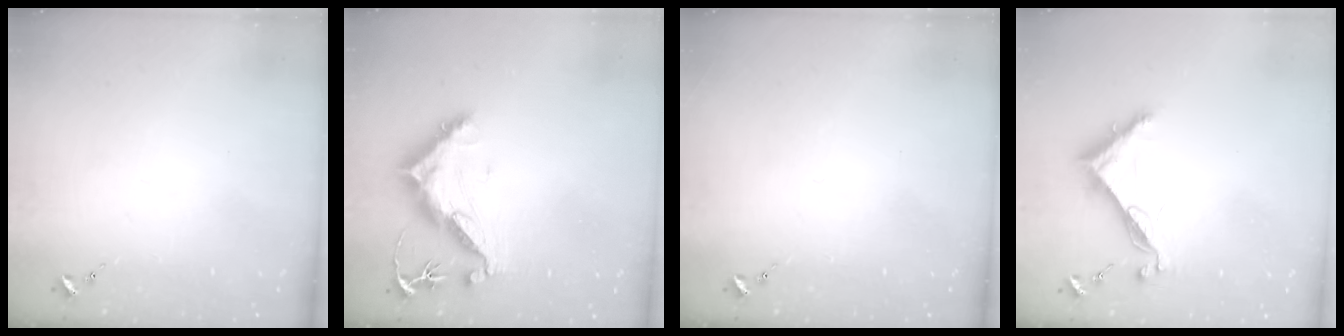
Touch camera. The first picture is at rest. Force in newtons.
{"total": 11.7, "press": 11.7, "slide": 0.9}
{"total": 0.0}
{"total": 8.2, "press": 8.2, "slide": 0.2}